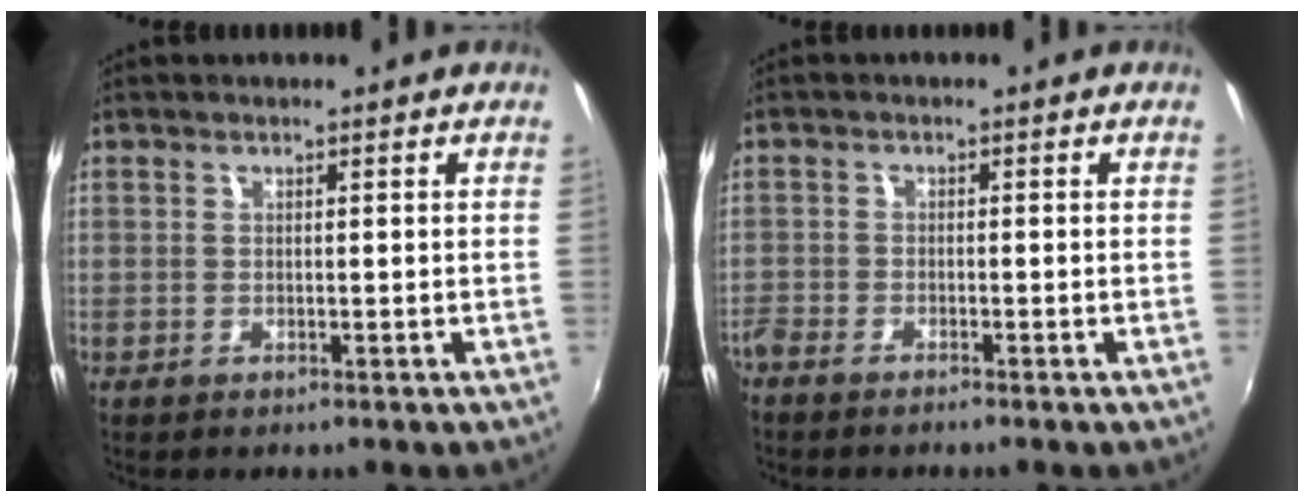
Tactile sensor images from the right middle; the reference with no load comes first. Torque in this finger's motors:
{"motor_torque": [0.99, -0.94, 0.39, 0.21]}